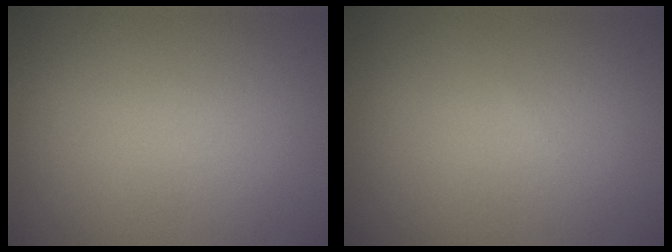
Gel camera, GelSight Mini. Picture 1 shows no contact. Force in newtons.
{"total": 0.0}